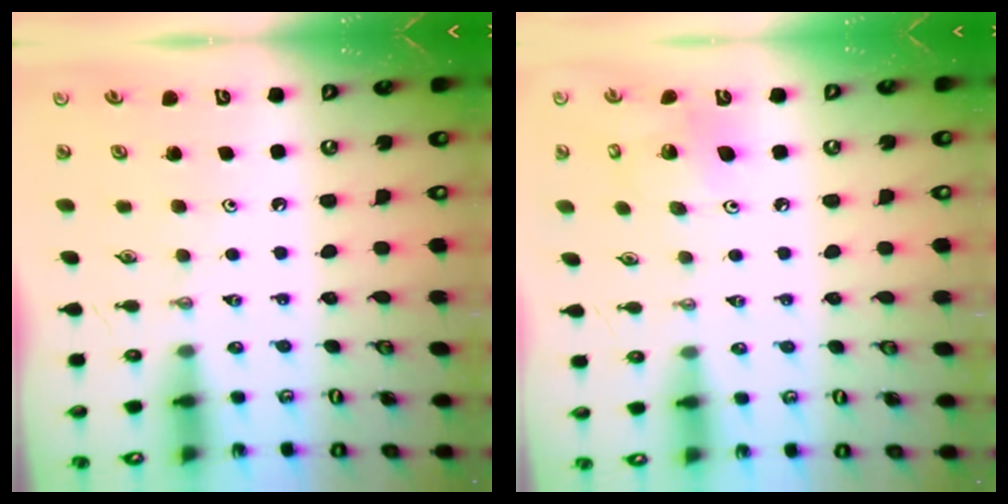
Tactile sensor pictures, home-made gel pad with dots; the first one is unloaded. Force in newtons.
{"total": 8.2, "press": 7.8, "slide": 2.5}